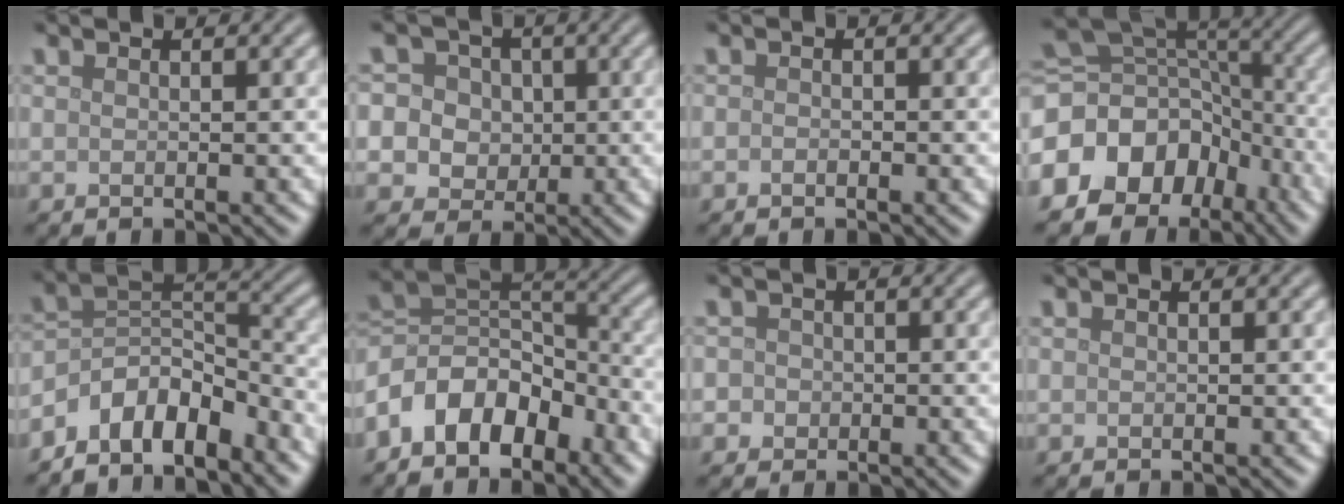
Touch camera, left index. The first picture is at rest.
{"total": 8.4, "force": [1.8, 7.5, 3.1], "torque": [-0.060, 0.038, 0.010]}
{"total": 0.5, "force": [-0.2, 0.3, 0.3], "torque": [-0.006, -0.001, -0.006]}
{"total": 11.6, "force": [-5.6, 8.9, 4.8], "torque": [-0.103, 0.003, -0.091]}
{"total": 7.0, "force": [-5.1, 3.2, 3.6], "torque": [-0.046, 0.007, -0.102]}
{"total": 7.8, "force": [-4.6, 4.4, 4.5], "torque": [-0.065, 0.013, -0.100]}
{"total": 2.3, "force": [0.1, 2.2, 0.7], "torque": [0.007, 0.014, -0.020]}
{"total": 0.0}